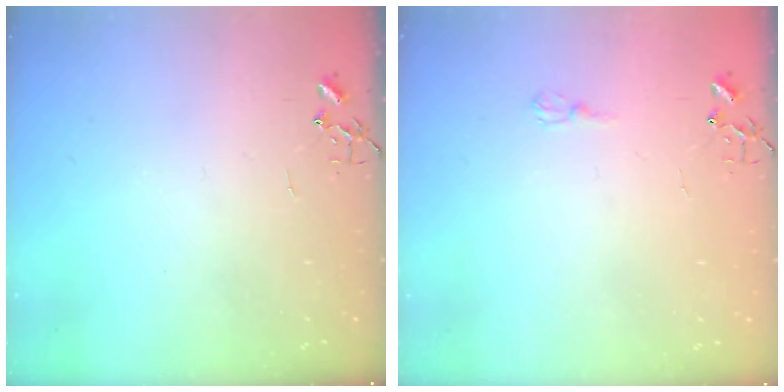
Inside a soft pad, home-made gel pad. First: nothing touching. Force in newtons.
{"total": 6.3, "press": 6.2, "slide": 0.7}